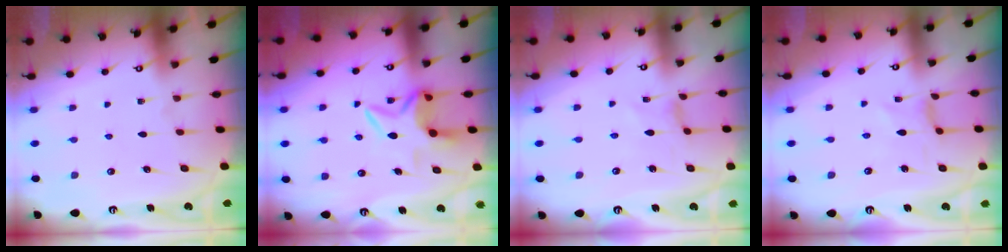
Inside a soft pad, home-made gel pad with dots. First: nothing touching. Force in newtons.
{"total": 6.4, "press": 6.4, "slide": 0.7}
{"total": 0.0}
{"total": 0.0}